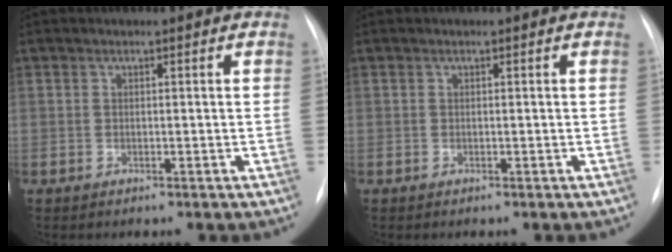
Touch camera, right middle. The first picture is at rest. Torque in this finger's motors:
{"motor_torque": [0.25, -0.35, -0.02, -0.01]}